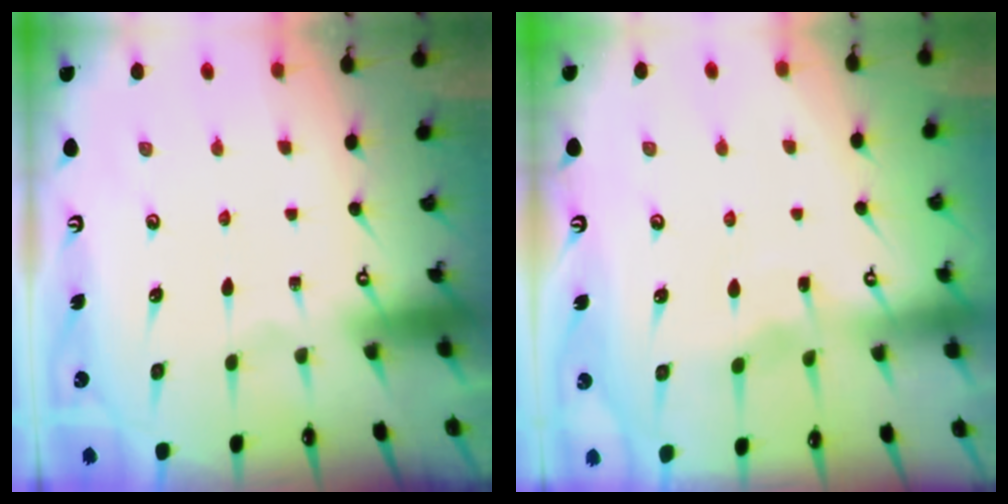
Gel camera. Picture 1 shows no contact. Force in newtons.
{"total": 3.0, "press": 3.0, "slide": 0.3}